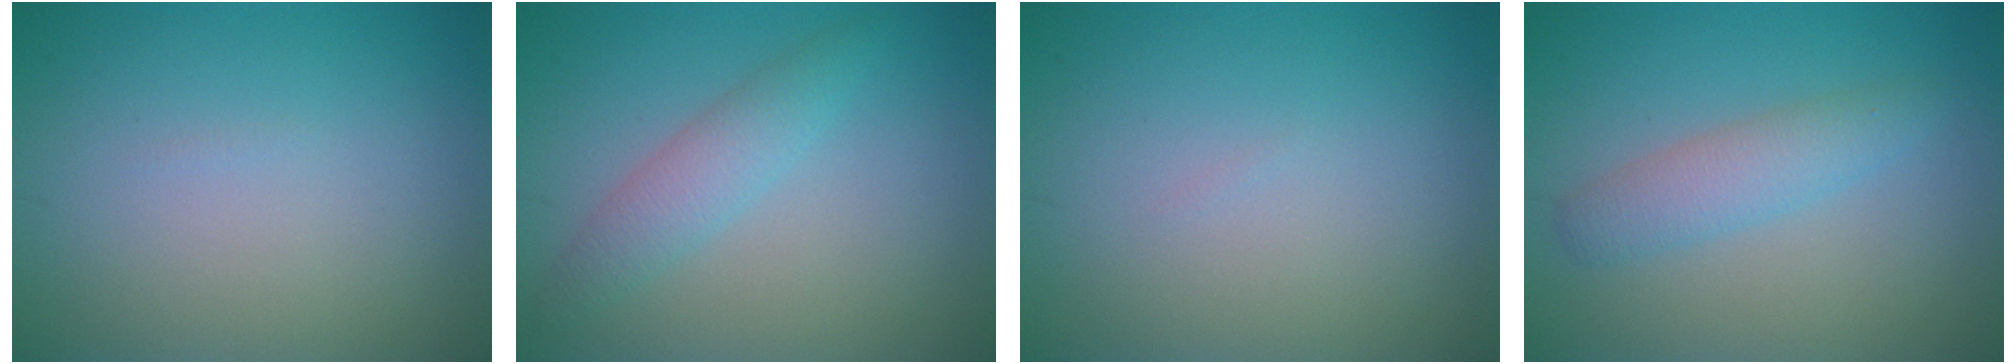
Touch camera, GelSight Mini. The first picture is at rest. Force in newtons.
{"total": 2.5, "press": 2.5, "slide": 0.1}
{"total": 0.0}
{"total": 2.8, "press": 2.8, "slide": 0.1}